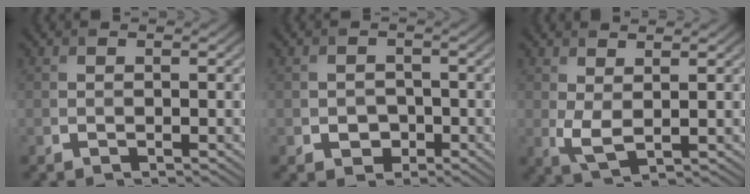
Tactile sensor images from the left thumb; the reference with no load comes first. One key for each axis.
{"total": 2.2, "fx": -0.9, "fy": 1.9, "fz": 0.9, "tx": -0.012, "ty": -0.005, "tz": -0.017}
{"total": 3.1, "fx": 0.9, "fy": 1.4, "fz": 2.7, "tx": -0.068, "ty": -0.004, "tz": 0.020}